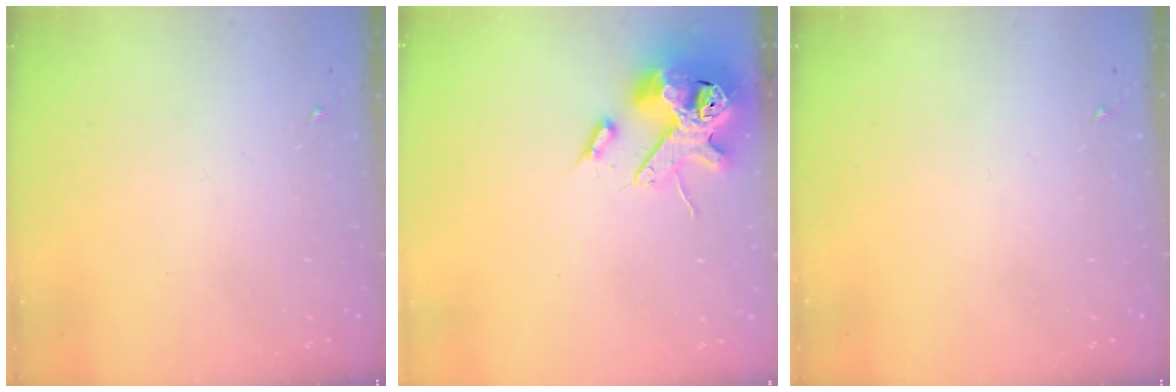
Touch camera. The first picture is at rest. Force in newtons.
{"total": 14.2, "press": 14.0, "slide": 2.3}
{"total": 0.0}